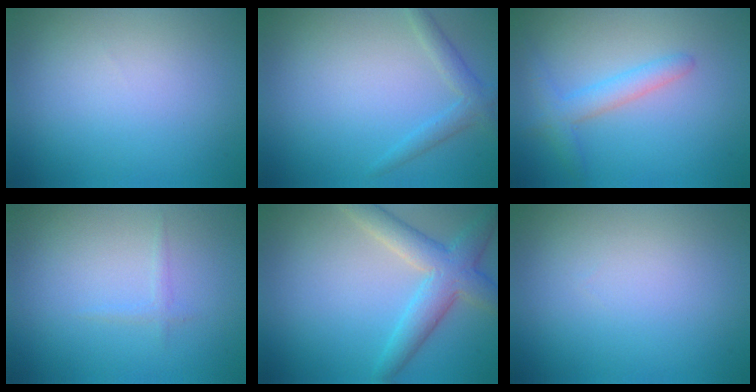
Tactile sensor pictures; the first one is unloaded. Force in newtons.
{"total": 1.9, "press": 1.9, "slide": 0.2}
{"total": 2.4, "press": 2.4, "slide": 0.1}
{"total": 0.7, "press": 0.7, "slide": 0.1}
{"total": 5.1, "press": 5.1, "slide": 0.4}
{"total": 0.0}